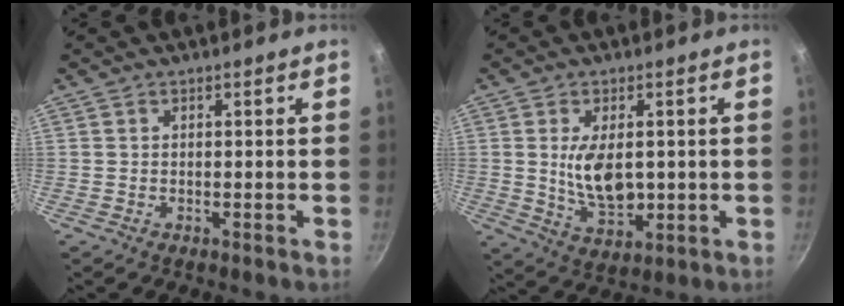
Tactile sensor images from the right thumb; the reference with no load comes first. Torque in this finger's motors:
{"motor_torque": [0.16, 0.19, 0.82, -0.13, 0.15]}